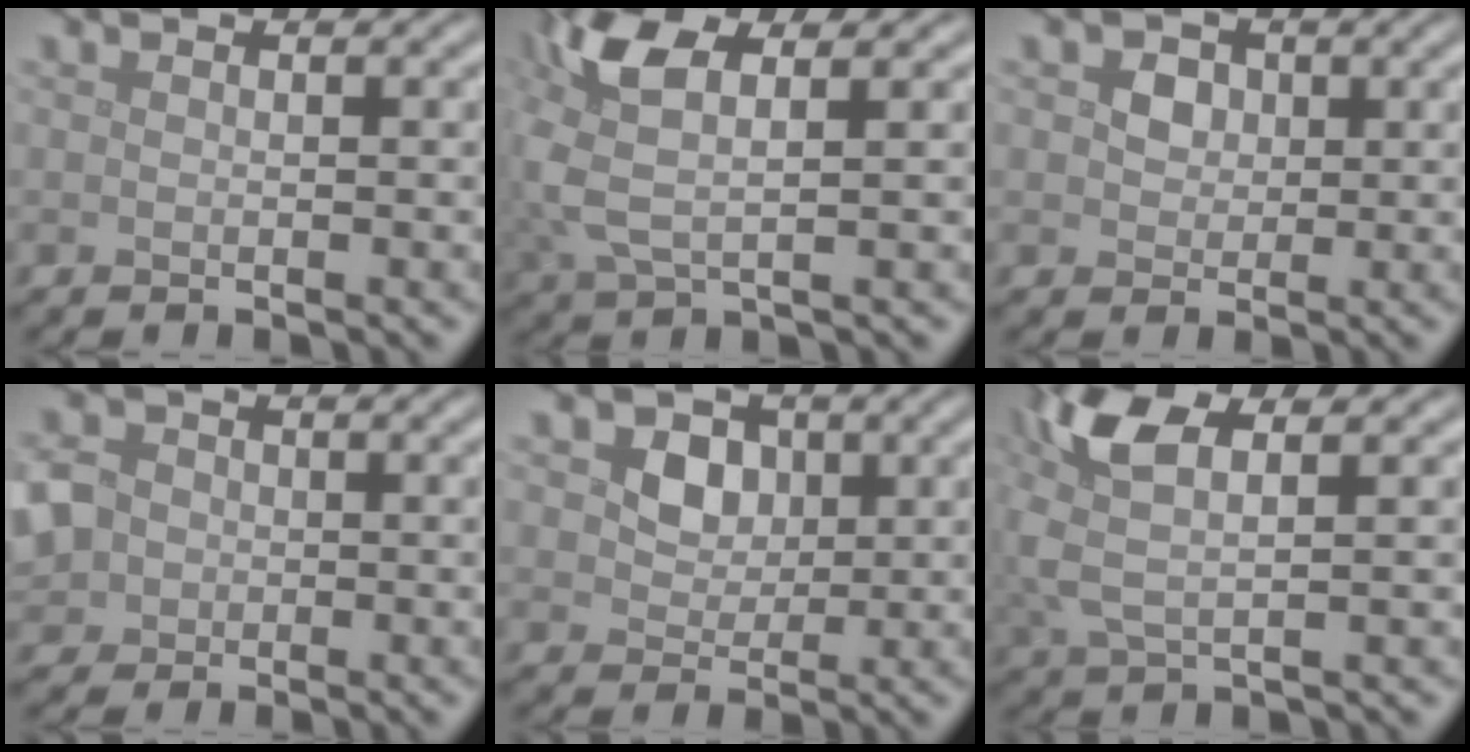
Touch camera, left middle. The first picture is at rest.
{"total": 5.4, "force": [1.4, 2.4, 4.6], "torque": [-0.121, 0.007, 0.022]}
{"total": 2.3, "force": [0.7, 2.0, 1.0], "torque": [-0.019, -0.002, 0.006]}
{"total": 6.5, "force": [-0.7, 5.9, 2.7], "torque": [-0.074, 0.010, -0.038]}
{"total": 3.2, "force": [1.0, 2.6, 1.5], "torque": [-0.033, -0.012, 0.014]}
{"total": 4.8, "force": [1.5, 1.9, 4.1], "torque": [-0.103, 0.008, 0.025]}